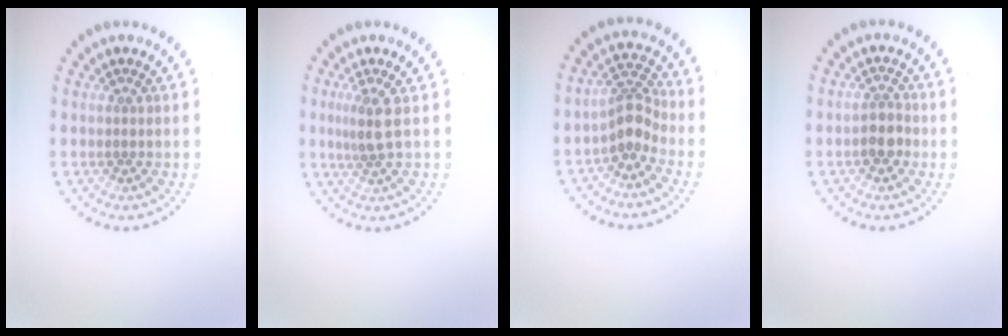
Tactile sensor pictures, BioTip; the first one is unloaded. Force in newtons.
{"total": 2.2, "press": 1.7, "slide": 1.5}
{"total": 2.9, "press": 2.2, "slide": 1.9}
{"total": 2.1, "press": 1.9, "slide": 0.8}